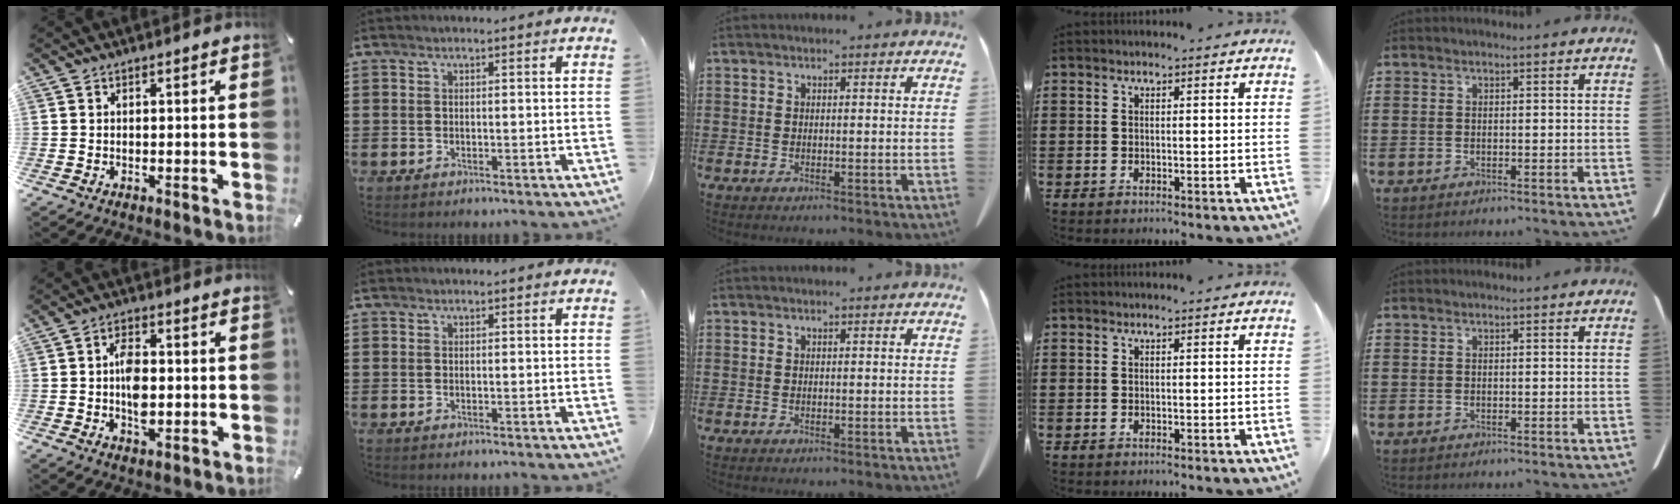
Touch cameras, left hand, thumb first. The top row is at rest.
{"thumb": {"total": 6.6, "force": [-0.3, 3.9, 5.3], "torque": [-0.102, 0.003, -0.008]}}